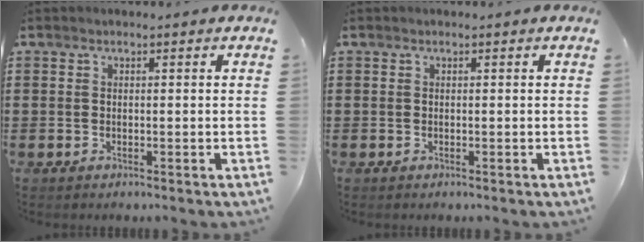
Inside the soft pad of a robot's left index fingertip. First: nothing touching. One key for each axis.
{"total": 0.0}